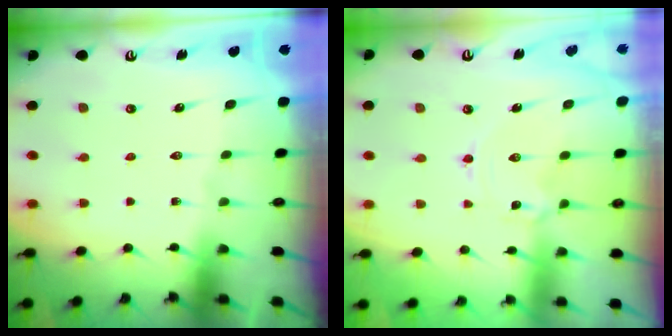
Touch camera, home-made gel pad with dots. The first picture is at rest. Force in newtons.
{"total": 1.4, "press": 1.4, "slide": 0.1}